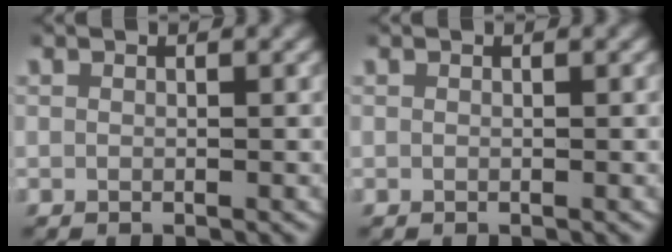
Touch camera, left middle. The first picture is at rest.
{"total": 0.0}